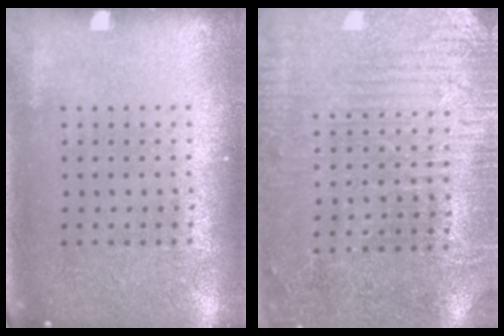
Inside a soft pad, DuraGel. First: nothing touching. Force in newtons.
{"total": 2.9, "press": 2.8, "slide": 0.6}